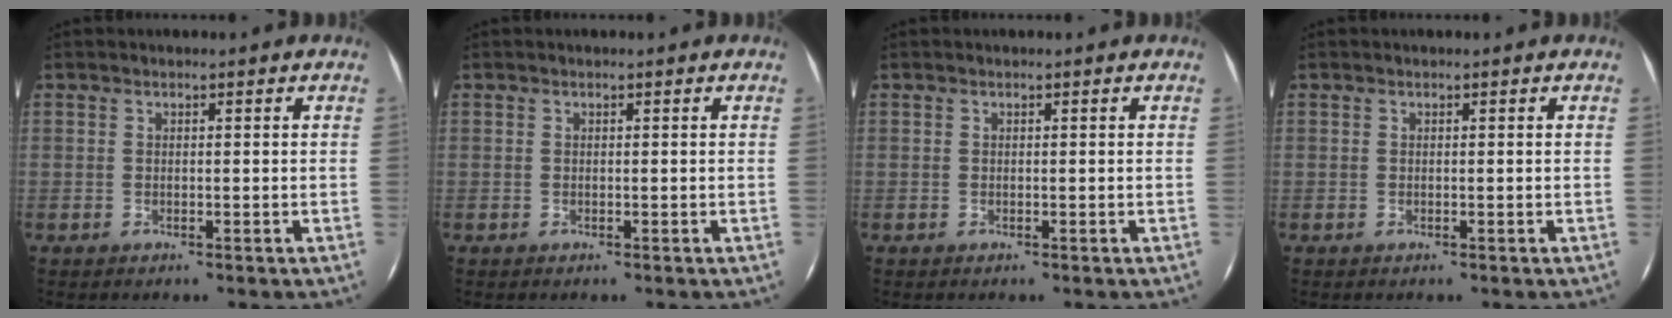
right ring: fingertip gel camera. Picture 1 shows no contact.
{"total": 0.0}
{"total": 0.0}
{"total": 0.0}